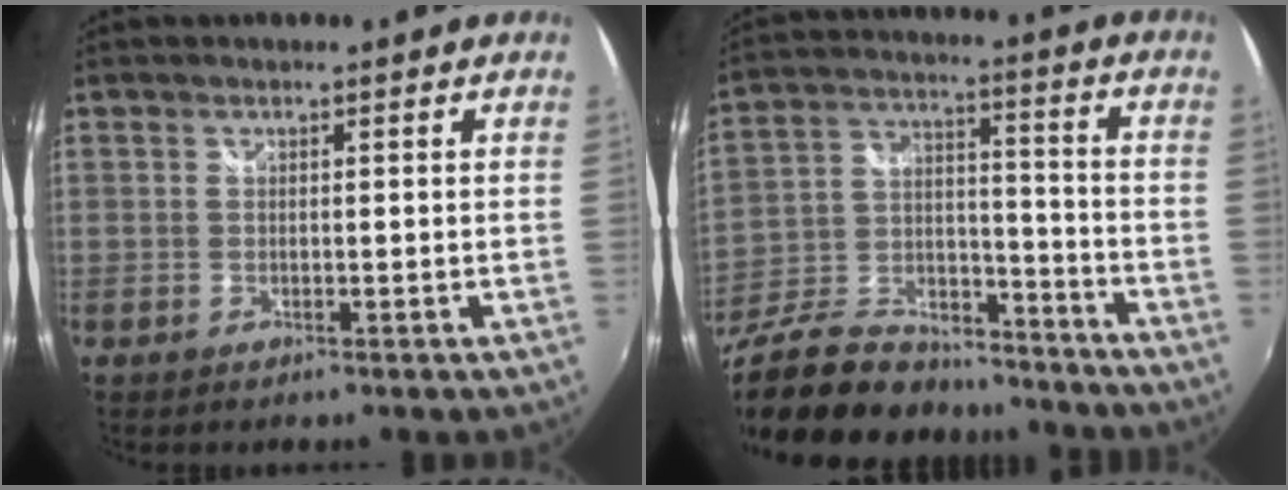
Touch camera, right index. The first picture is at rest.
{"total": 28.3, "force": [-21.6, 12.4, 13.6], "torque": [-0.302, 0.011, -0.333]}